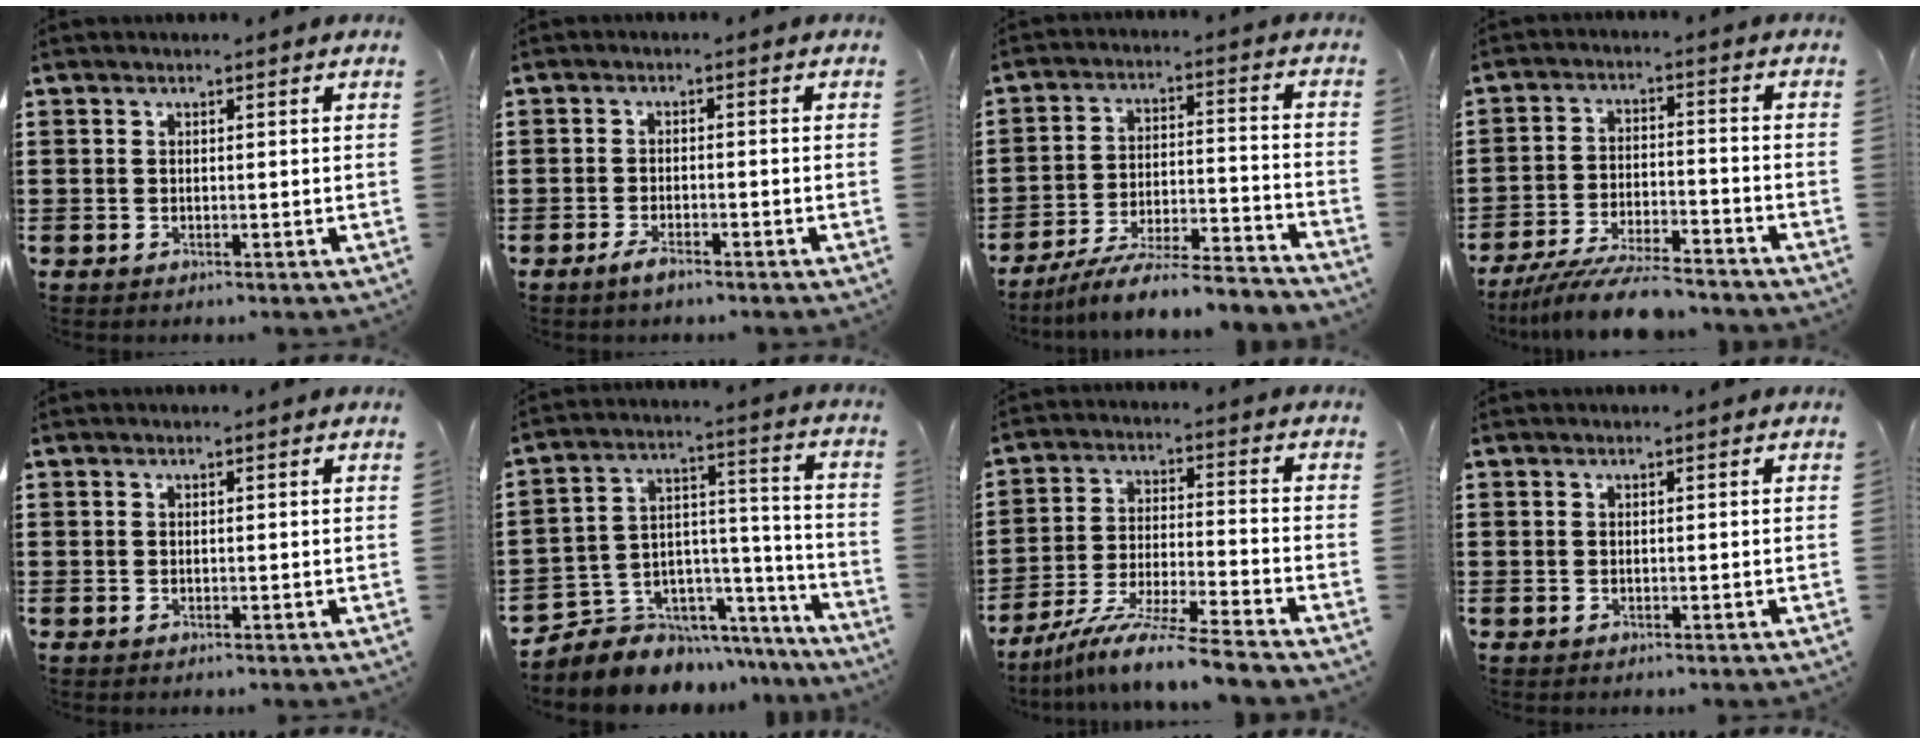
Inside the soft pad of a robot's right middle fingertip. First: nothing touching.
{"total": 2.3, "force": [-1.6, 0.6, 1.4], "torque": [-0.031, 0.000, -0.032]}
{"total": 7.8, "force": [-7.3, 0.1, 2.8], "torque": [-0.045, 0.004, -0.141]}
{"total": 8.6, "force": [-7.9, 0.9, 3.2], "torque": [-0.054, 0.012, -0.150]}
{"total": 0.0}
{"total": 5.9, "force": [-4.5, 3.9, -0.6], "torque": [-0.008, 0.000, -0.084]}
{"total": 9.5, "force": [-8.4, -0.4, 4.4], "torque": [-0.084, 0.002, -0.166]}
{"total": 0.0}